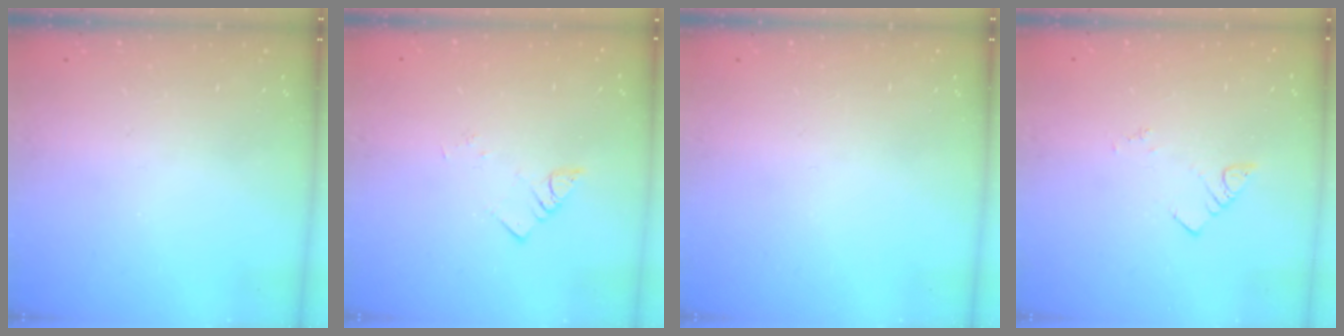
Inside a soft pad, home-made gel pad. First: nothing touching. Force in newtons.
{"total": 1.9, "press": 1.9, "slide": 0.2}
{"total": 0.0}
{"total": 2.1, "press": 2.0, "slide": 0.4}